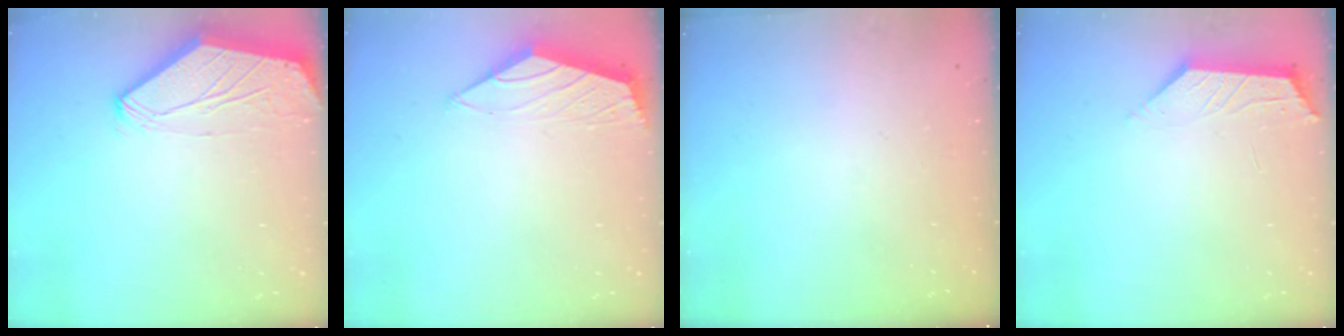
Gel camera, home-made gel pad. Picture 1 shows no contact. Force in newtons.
{"total": 1.5, "press": 1.4, "slide": 0.5}
{"total": 0.0}
{"total": 1.9, "press": 1.8, "slide": 0.5}